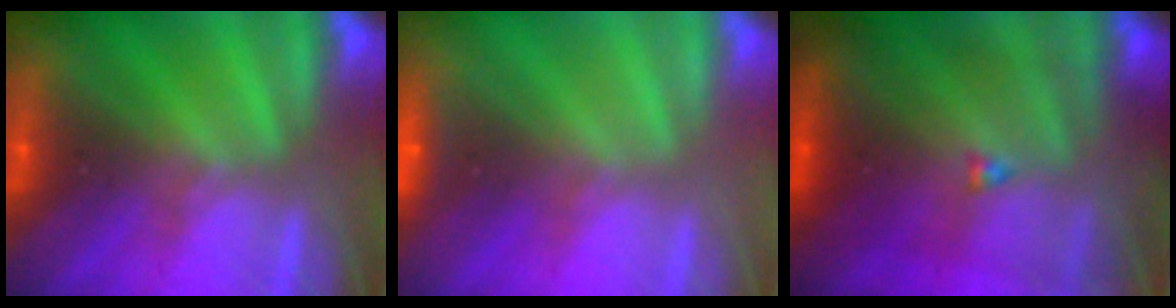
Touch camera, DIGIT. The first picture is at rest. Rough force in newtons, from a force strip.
{"total": 1.9}
{"total": 7.4}